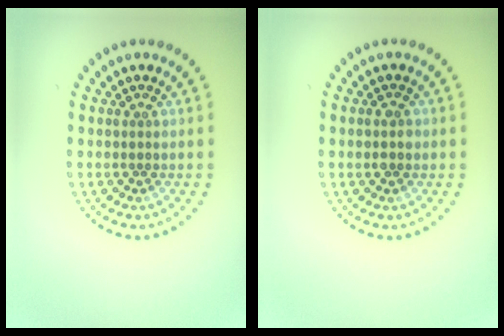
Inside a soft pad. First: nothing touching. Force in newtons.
{"total": 1.7, "press": 1.7, "slide": 0.1}